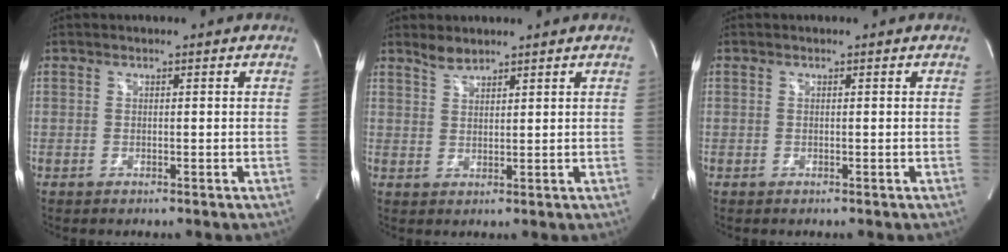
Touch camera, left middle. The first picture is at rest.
{"total": 2.5, "force": [2.3, 0.6, 0.7], "torque": [-0.017, 0.005, 0.046]}
{"total": 0.0}